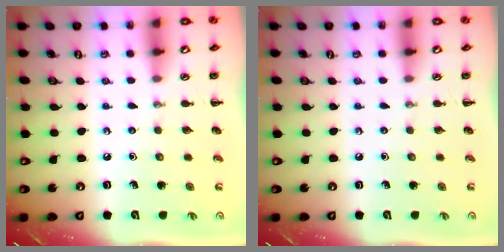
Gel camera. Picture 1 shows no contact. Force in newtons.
{"total": 0.0}